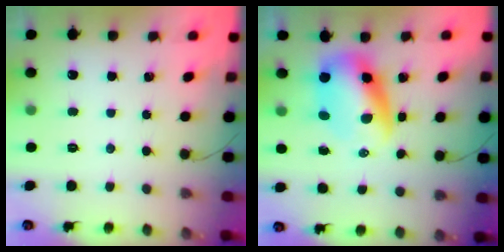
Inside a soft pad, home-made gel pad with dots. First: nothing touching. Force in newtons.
{"total": 7.7, "press": 7.3, "slide": 2.2}